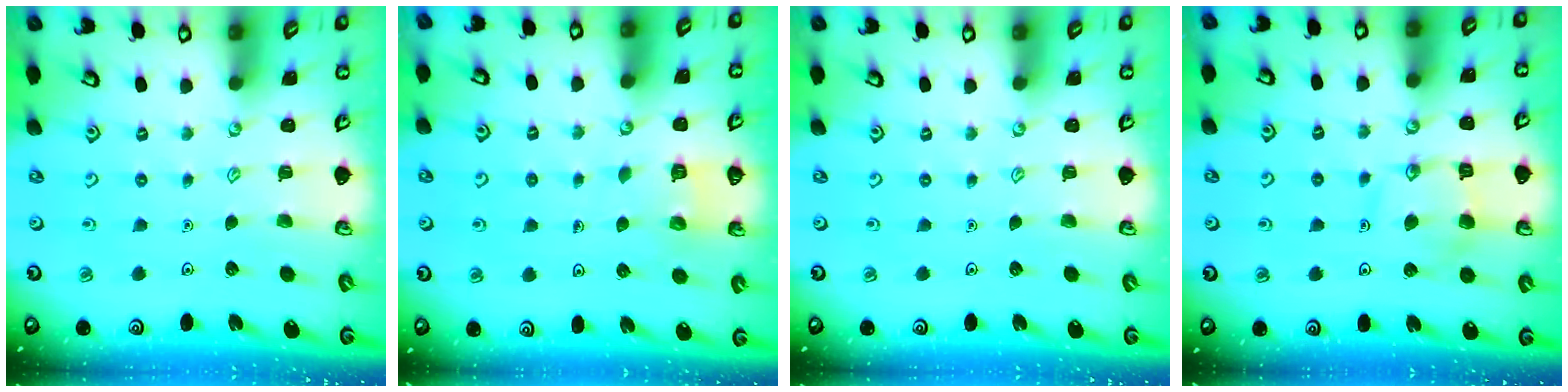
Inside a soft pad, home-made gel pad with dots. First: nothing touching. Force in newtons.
{"total": 2.6, "press": 2.6, "slide": 0.1}
{"total": 0.0}
{"total": 12.2, "press": 12.1, "slide": 1.1}